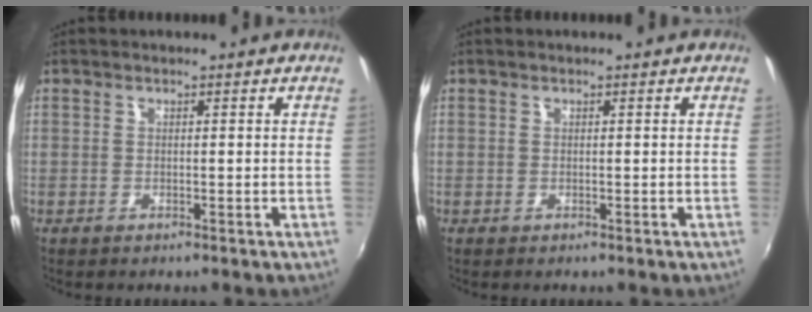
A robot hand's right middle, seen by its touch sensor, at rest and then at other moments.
{"total": 0.0}